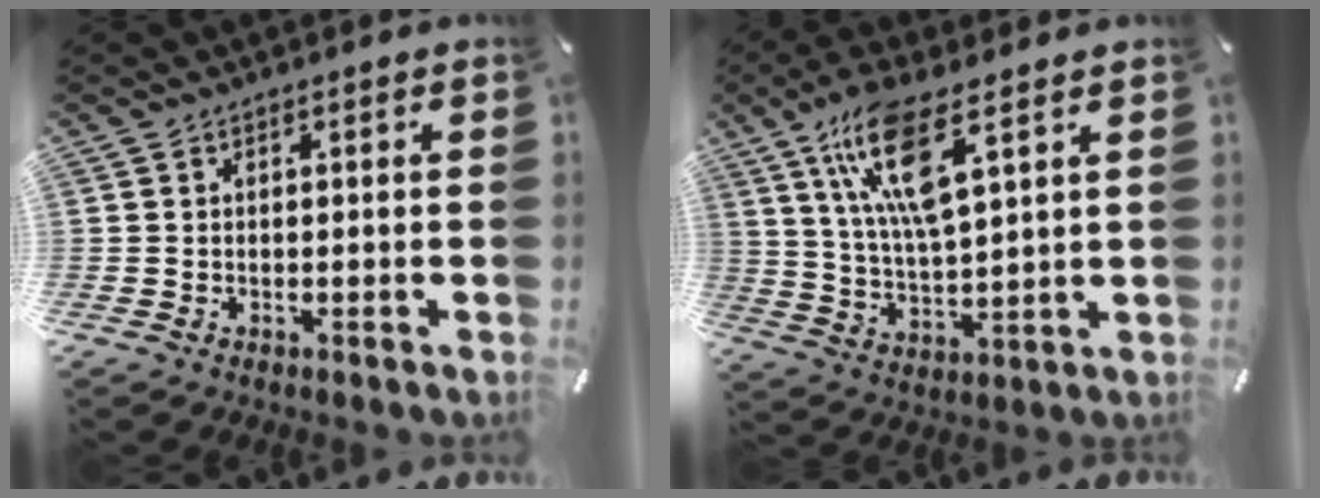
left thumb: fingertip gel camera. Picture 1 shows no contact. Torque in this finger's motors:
{"motor_torque": [0.65, 1.00, 1.37, -1.40, 0.20]}